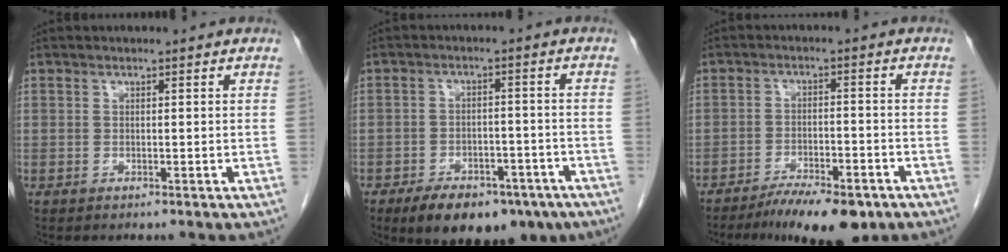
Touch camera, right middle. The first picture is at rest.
{"total": 13.4, "force": [-9.0, 6.7, 7.3], "torque": [-0.102, 0.003, -0.128]}
{"total": 9.6, "force": [-7.0, 2.7, 6.0], "torque": [-0.086, -0.011, -0.107]}